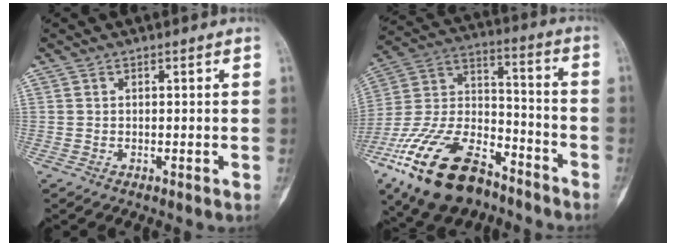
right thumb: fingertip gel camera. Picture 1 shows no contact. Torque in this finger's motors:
{"motor_torque": [3.16, 1.67, 1.51, -1.27, 0.70]}